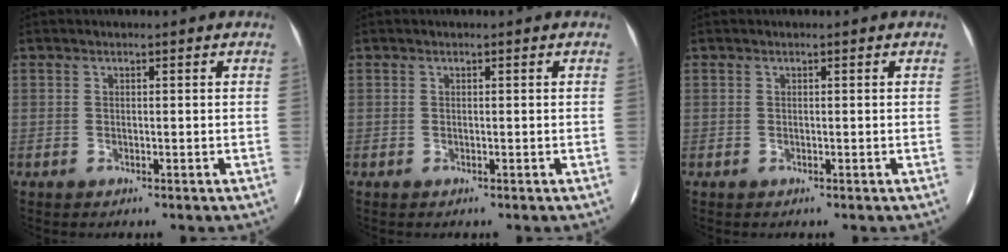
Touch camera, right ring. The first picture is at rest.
{"total": 0.0}
{"total": 0.0}